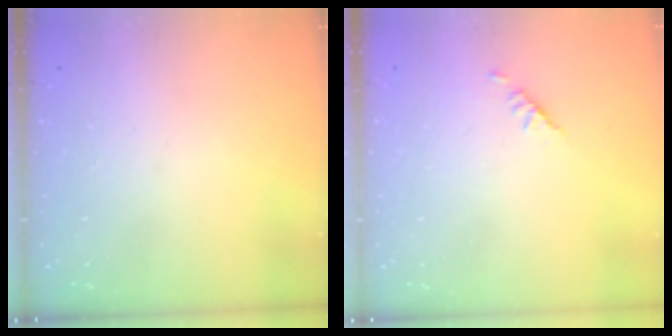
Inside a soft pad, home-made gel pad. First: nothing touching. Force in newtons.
{"total": 1.9, "press": 1.8, "slide": 0.5}